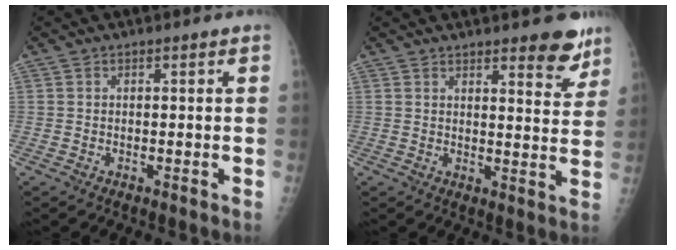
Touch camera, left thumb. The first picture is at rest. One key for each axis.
{"total": 8.0, "fx": 5.7, "fy": 2.3, "fz": 5.1, "tx": -0.035, "ty": -0.035, "tz": 0.072}